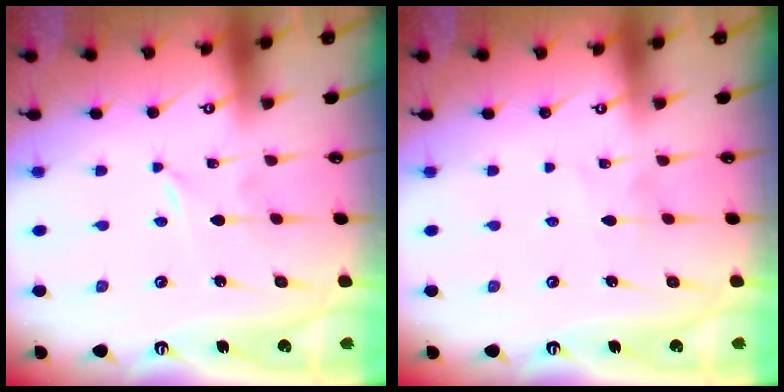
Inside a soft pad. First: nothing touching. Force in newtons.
{"total": 3.2, "press": 3.2, "slide": 0.4}